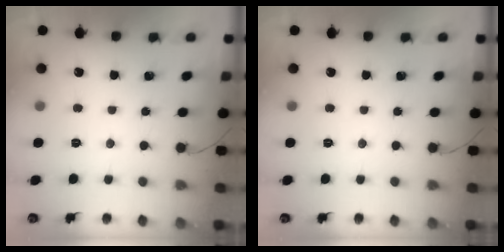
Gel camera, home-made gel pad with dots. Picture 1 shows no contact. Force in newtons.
{"total": 0.0}